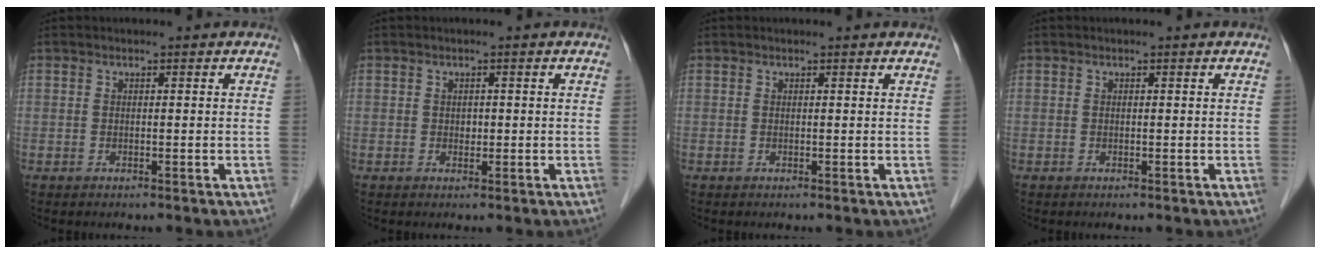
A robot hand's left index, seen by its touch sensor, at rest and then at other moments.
{"total": 0.8, "force": [0.0, 0.7, 0.5], "torque": [-0.008, 0.001, 0.000]}
{"total": 1.4, "force": [1.3, 0.1, 0.4], "torque": [-0.015, 0.005, 0.011]}
{"total": 0.0}